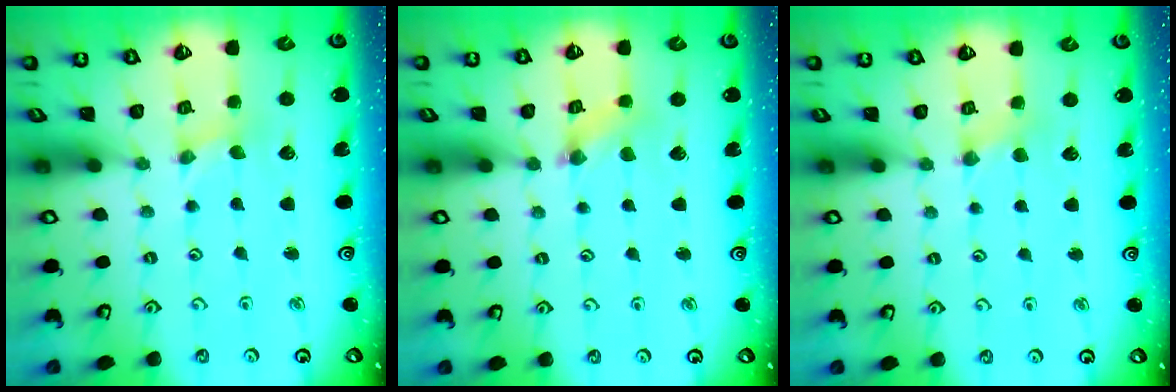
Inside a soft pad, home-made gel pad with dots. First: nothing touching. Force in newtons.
{"total": 1.9, "press": 1.8, "slide": 0.3}
{"total": 2.0, "press": 2.0, "slide": 0.4}